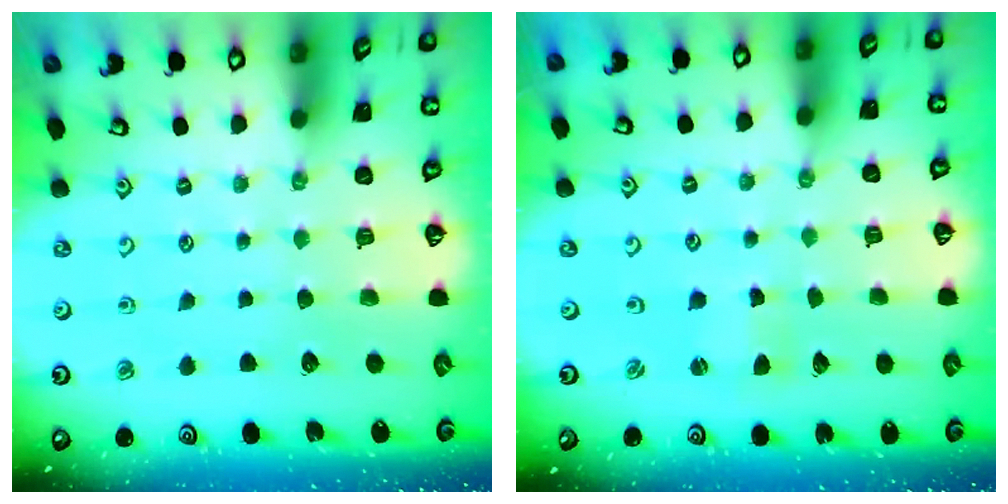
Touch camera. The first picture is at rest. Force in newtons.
{"total": 1.5, "press": 1.4, "slide": 0.3}